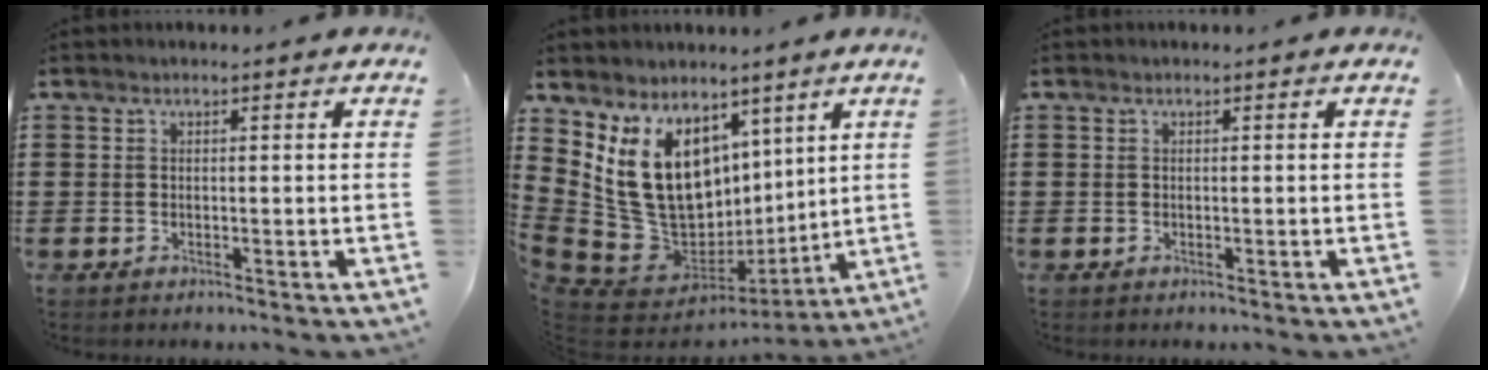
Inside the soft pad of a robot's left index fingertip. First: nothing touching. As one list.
[{"total": 16.2, "force": [4.0, 12.5, 9.5], "torque": [-0.227, -0.039, 0.086]}, {"total": 0.0}]